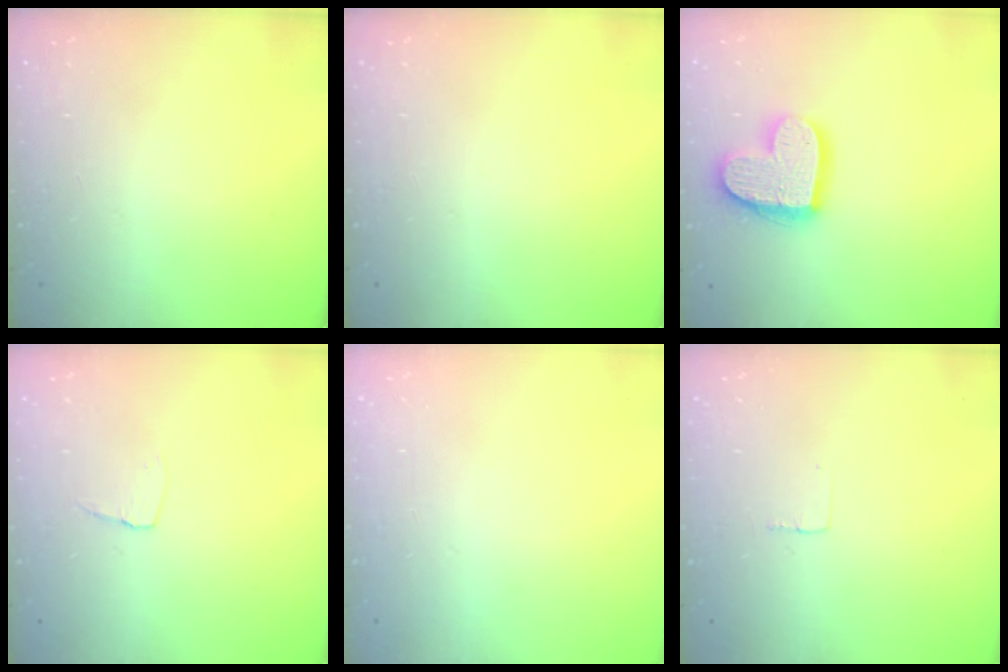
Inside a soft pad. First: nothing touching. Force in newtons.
{"total": 0.0}
{"total": 16.2, "press": 16.1, "slide": 1.5}
{"total": 3.6, "press": 3.6, "slide": 0.3}
{"total": 0.0}
{"total": 2.4, "press": 2.4, "slide": 0.1}